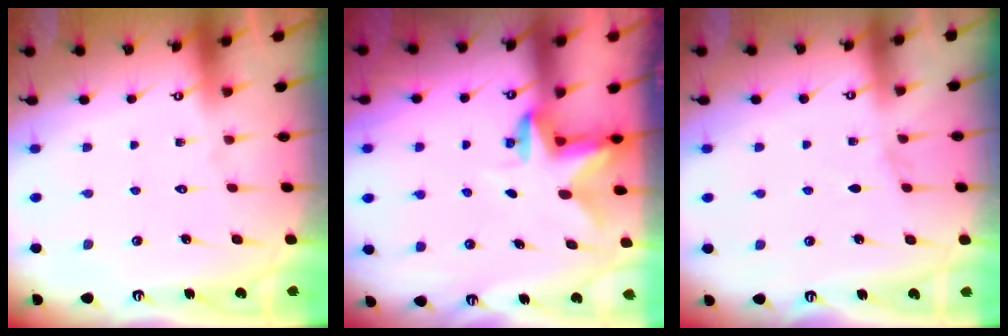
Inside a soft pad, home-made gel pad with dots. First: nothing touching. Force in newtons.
{"total": 2.7, "press": 2.7, "slide": 0.5}
{"total": 3.1, "press": 3.1, "slide": 0.5}